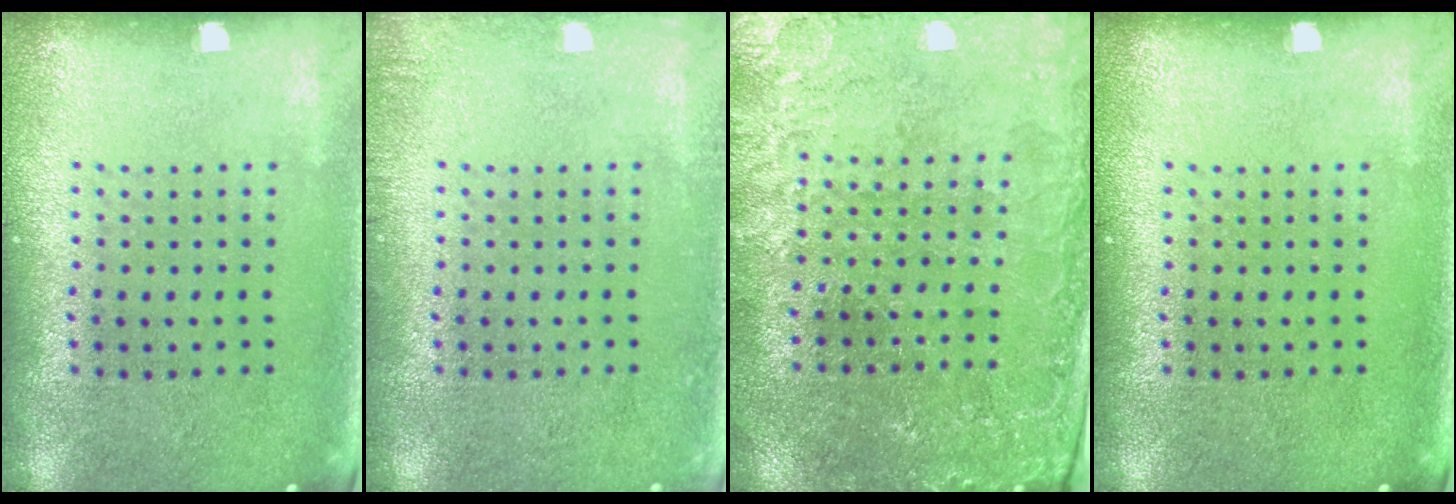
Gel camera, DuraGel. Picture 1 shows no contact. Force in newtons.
{"total": 1.2, "press": 1.1, "slide": 0.2}
{"total": 1.0, "press": 0.9, "slide": 0.3}
{"total": 0.0}